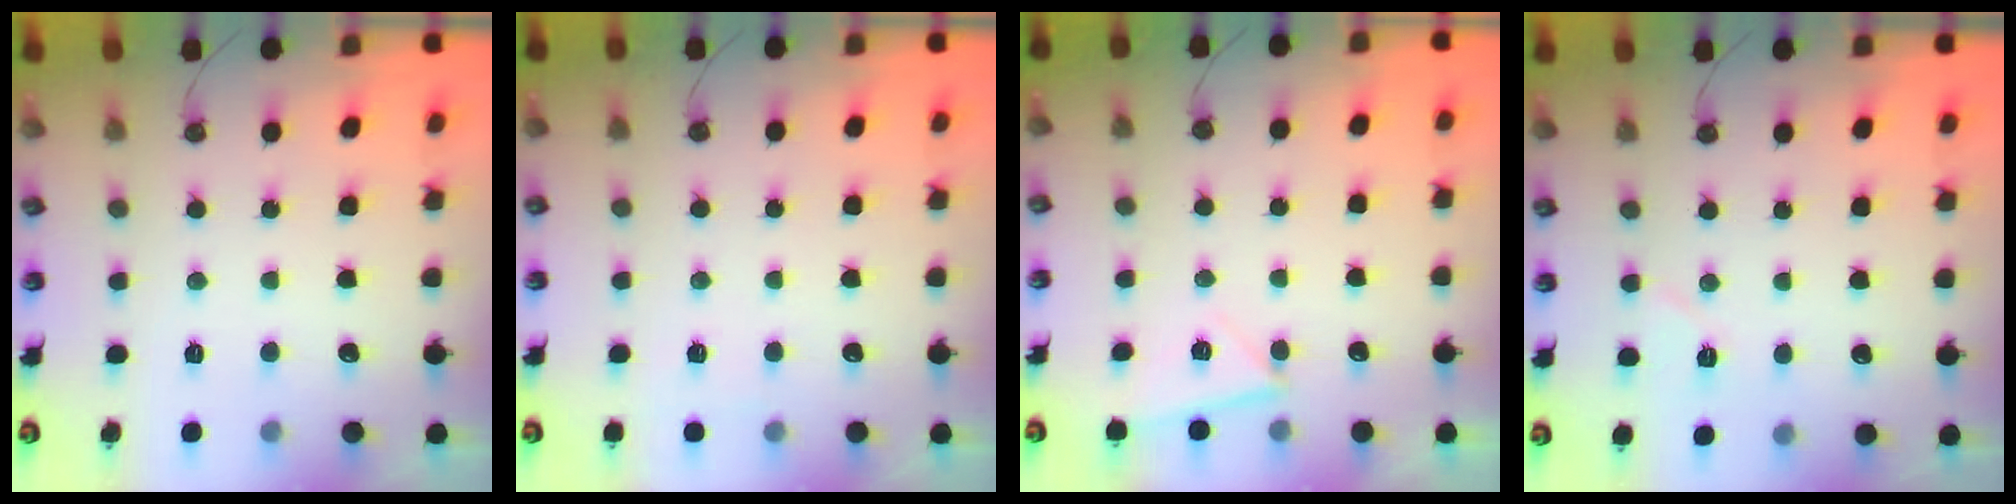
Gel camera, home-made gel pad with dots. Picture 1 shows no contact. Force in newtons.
{"total": 2.2, "press": 2.1, "slide": 0.2}
{"total": 4.7, "press": 4.1, "slide": 2.2}
{"total": 5.9, "press": 5.4, "slide": 2.4}